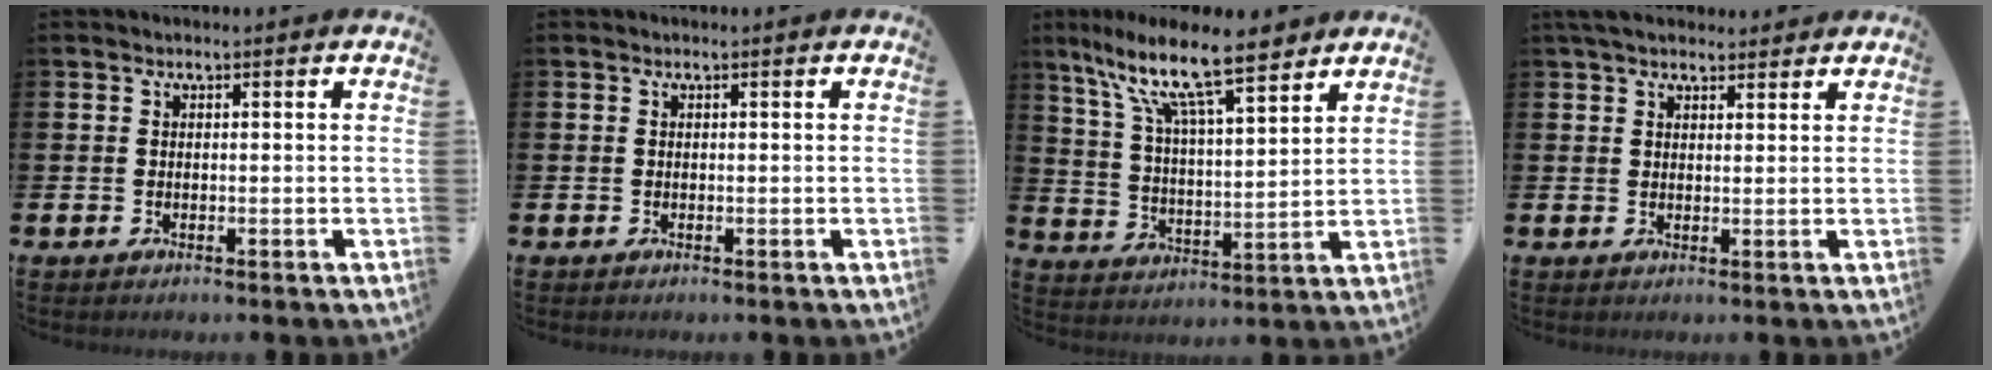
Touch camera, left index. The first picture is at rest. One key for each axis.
{"total": 0.0}
{"total": 12.7, "fx": 10.1, "fy": 2.7, "fz": 7.4, "tx": -0.161, "ty": -0.049, "tz": 0.172}
{"total": 4.0, "fx": 3.5, "fy": 1.5, "fz": 1.2, "tx": -0.022, "ty": -0.010, "tz": 0.063}